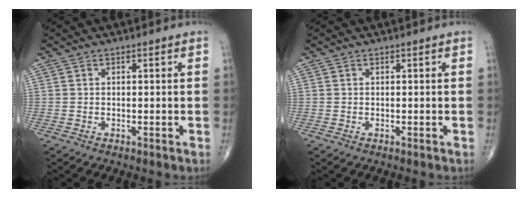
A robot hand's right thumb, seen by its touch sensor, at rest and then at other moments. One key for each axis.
{"total": 0.0}